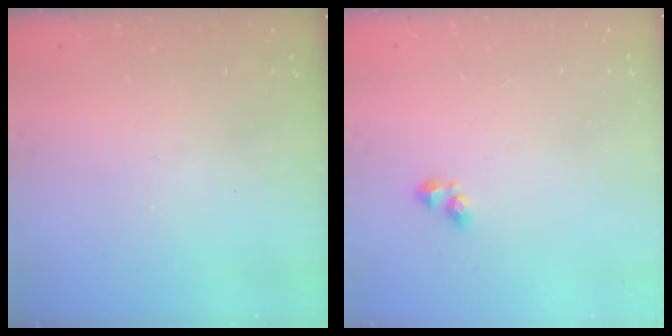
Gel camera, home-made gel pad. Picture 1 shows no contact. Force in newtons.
{"total": 3.1, "press": 3.0, "slide": 0.6}